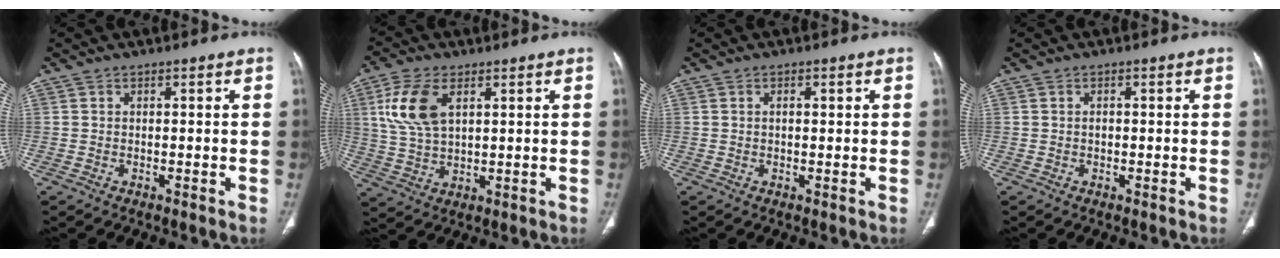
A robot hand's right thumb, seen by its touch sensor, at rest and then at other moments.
{"total": 9.8, "force": [3.5, 5.3, 7.5], "torque": [-0.162, -0.006, 0.072]}
{"total": 1.0, "force": [0.3, 0.4, 0.8], "torque": [-0.020, 0.002, 0.004]}
{"total": 0.5, "force": [-0.1, 0.4, 0.3], "torque": [-0.004, 0.002, -0.003]}